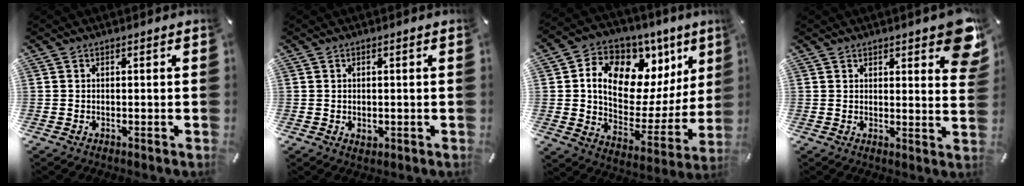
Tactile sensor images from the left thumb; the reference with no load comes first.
{"total": 1.3, "force": [-0.1, 1.2, 0.6], "torque": [-0.012, 0.003, -0.002]}
{"total": 14.7, "force": [6.5, 10.4, 8.1], "torque": [-0.121, -0.055, 0.114]}
{"total": 8.1, "force": [5.3, 3.0, 5.3], "torque": [-0.058, -0.033, 0.088]}